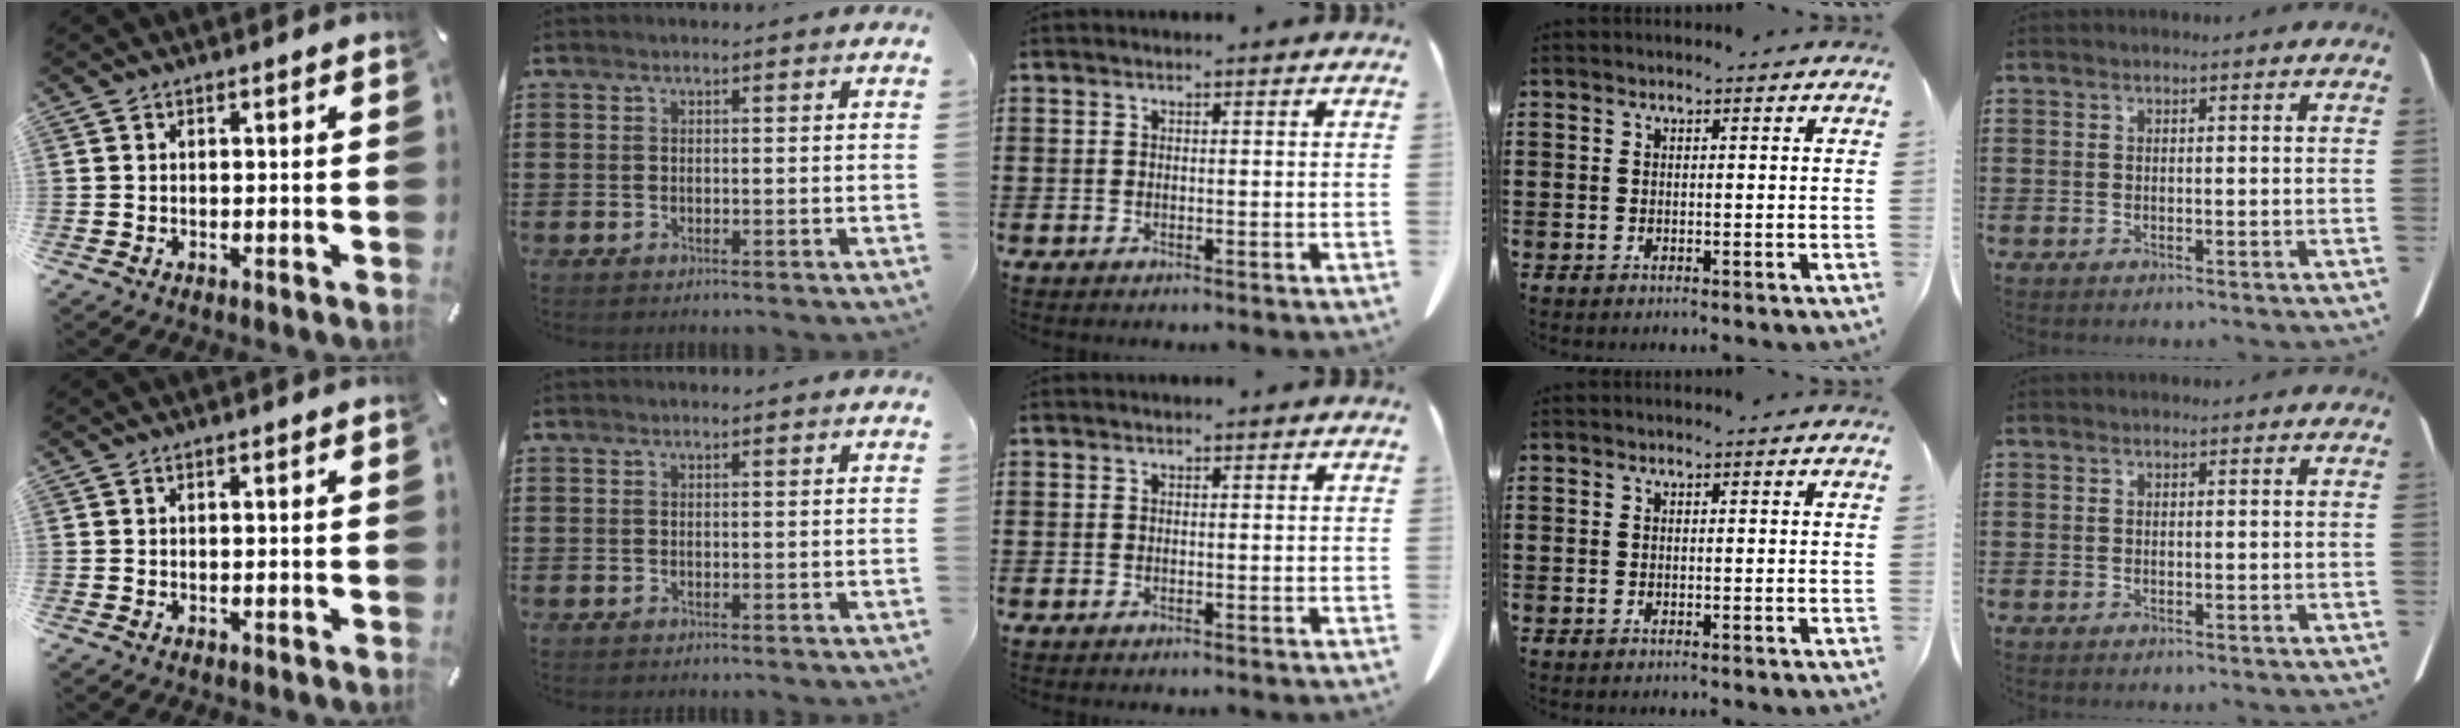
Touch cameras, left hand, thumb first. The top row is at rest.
{}